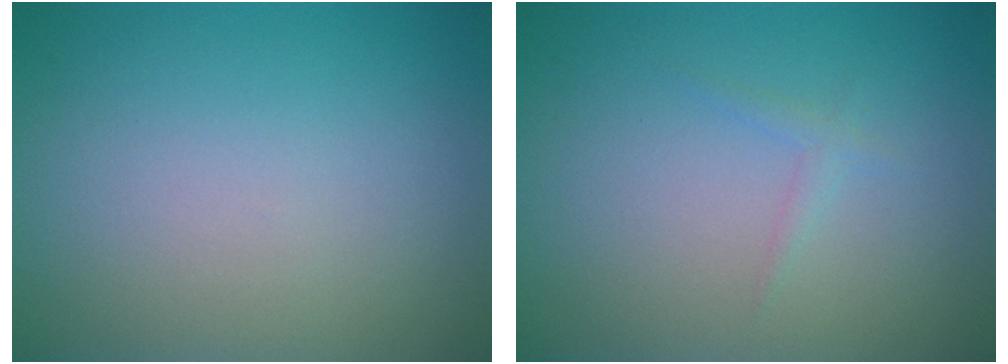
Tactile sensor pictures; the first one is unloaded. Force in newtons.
{"total": 0.8, "press": 0.8, "slide": 0.1}